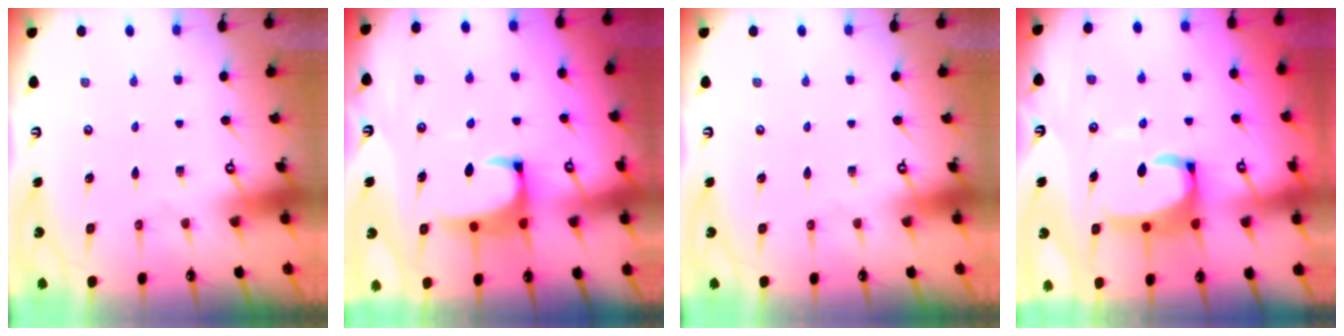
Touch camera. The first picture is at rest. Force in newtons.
{"total": 2.2, "press": 2.0, "slide": 0.9}
{"total": 0.0}
{"total": 7.0, "press": 6.9, "slide": 1.0}